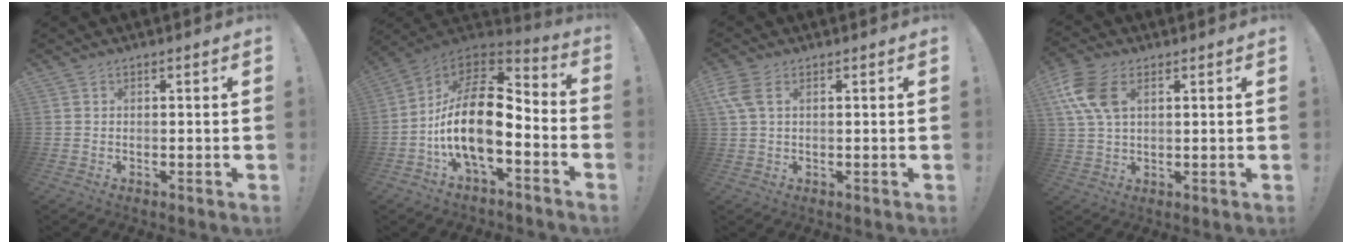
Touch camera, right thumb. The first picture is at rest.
{"total": 19.4, "force": [-3.4, 9.1, 16.7], "torque": [-0.317, 0.013, -0.054]}
{"total": 5.1, "force": [1.9, 2.7, 3.9], "torque": [-0.098, 0.002, 0.036]}
{"total": 11.2, "force": [3.9, 6.5, 8.2], "torque": [-0.181, 0.001, 0.075]}